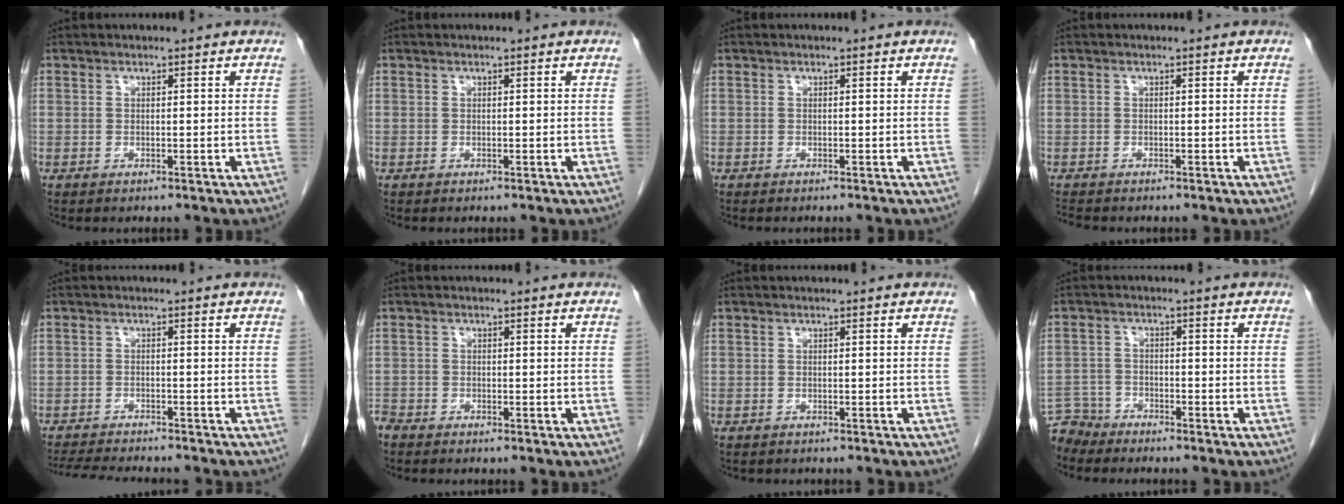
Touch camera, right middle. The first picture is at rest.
{"total": 0.0}
{"total": 1.1, "force": [-1.0, 0.0, 0.5], "torque": [-0.005, -0.002, -0.013]}
{"total": 1.5, "force": [-1.4, 0.1, 0.4], "torque": [-0.011, -0.006, -0.024]}
{"total": 10.2, "force": [-9.4, 1.1, 3.9], "torque": [-0.059, -0.012, -0.138]}
{"total": 1.6, "force": [-1.5, 0.3, 0.1], "torque": [-0.004, -0.005, -0.028]}
{"total": 1.7, "force": [-1.5, 0.5, 0.4], "torque": [-0.011, -0.003, -0.019]}
{"total": 4.3, "force": [-4.1, 0.9, -0.8], "torque": [0.018, -0.006, -0.076]}